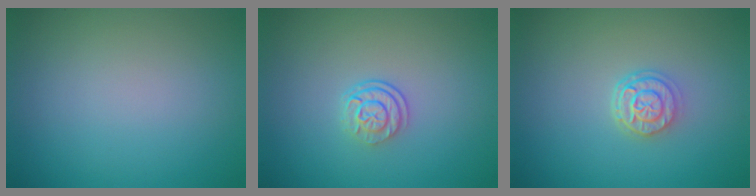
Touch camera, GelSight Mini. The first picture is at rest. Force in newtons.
{"total": 2.4, "press": 1.8, "slide": 1.6}
{"total": 2.7, "press": 2.2, "slide": 1.6}